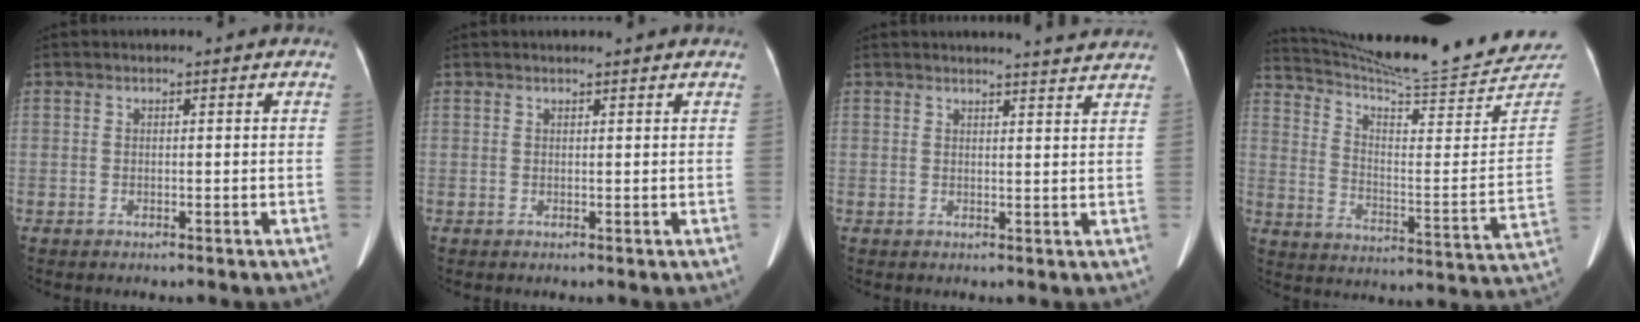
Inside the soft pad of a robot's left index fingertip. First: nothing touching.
{"total": 3.5, "force": [3.3, 0.3, 1.2], "torque": [-0.016, 0.023, 0.038]}
{"total": 6.1, "force": [5.9, -0.5, 1.4], "torque": [-0.022, 0.000, 0.058]}
{"total": 25.9, "force": [24.8, -0.2, 7.5], "torque": [-0.125, -0.118, 0.334]}